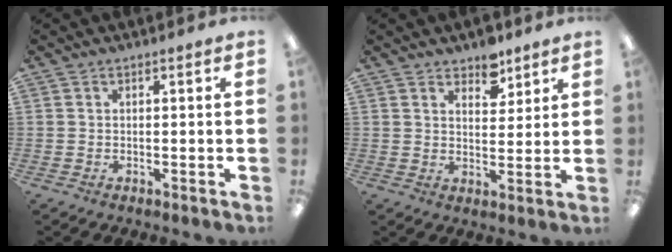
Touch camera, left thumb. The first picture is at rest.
{"total": 5.9, "force": [4.7, 3.2, 1.7], "torque": [-0.009, -0.028, 0.080]}